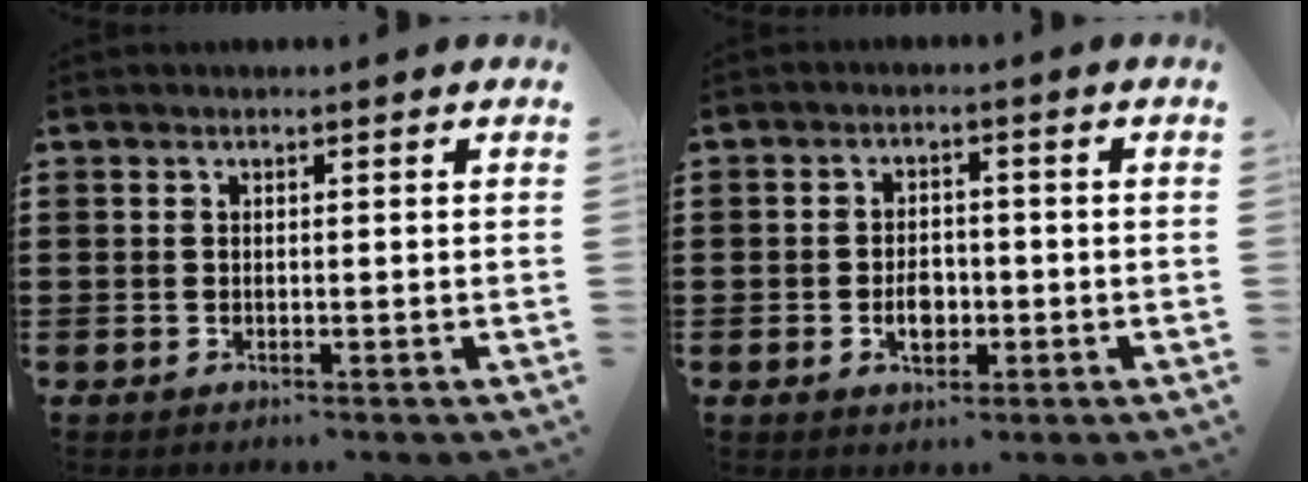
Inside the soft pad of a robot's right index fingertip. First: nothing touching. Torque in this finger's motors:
{"motor_torque": [0.89, 1.03, 0.10, 0.02]}